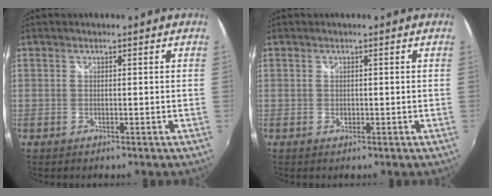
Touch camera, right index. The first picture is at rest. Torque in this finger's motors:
{"motor_torque": [0.05, 0.08, 0.08, 0.02]}